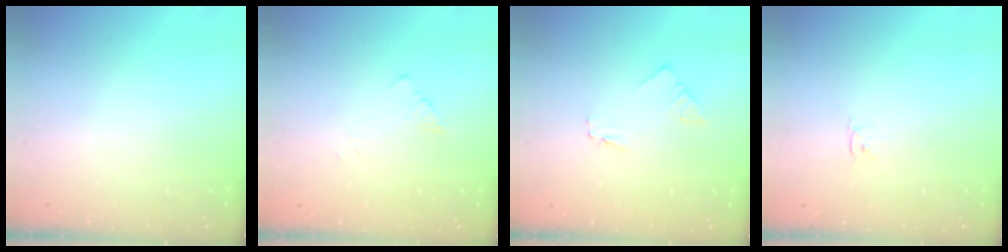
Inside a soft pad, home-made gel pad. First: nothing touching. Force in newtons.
{"total": 1.9, "press": 1.9, "slide": 0.2}
{"total": 1.2, "press": 1.2, "slide": 0.1}
{"total": 2.8, "press": 2.8, "slide": 0.3}